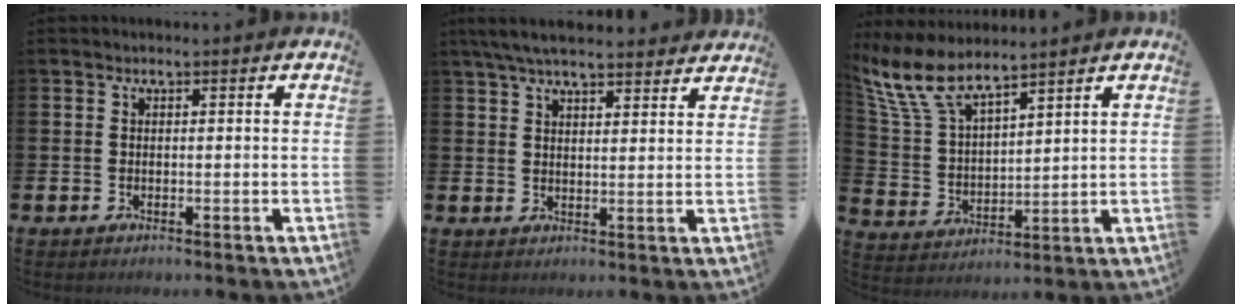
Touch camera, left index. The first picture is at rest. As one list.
[{"total": 6.1, "force": [5.6, 0.9, 2.0], "torque": [-0.048, -0.019, 0.103]}, {"total": 8.5, "force": [7.4, 2.2, 3.5], "torque": [-0.104, -0.027, 0.136]}]